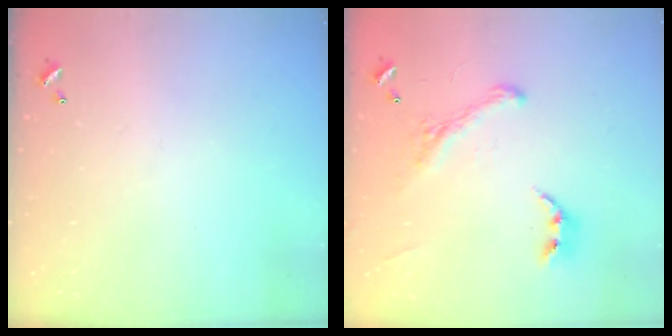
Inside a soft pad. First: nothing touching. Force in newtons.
{"total": 2.9, "press": 2.7, "slide": 1.2}